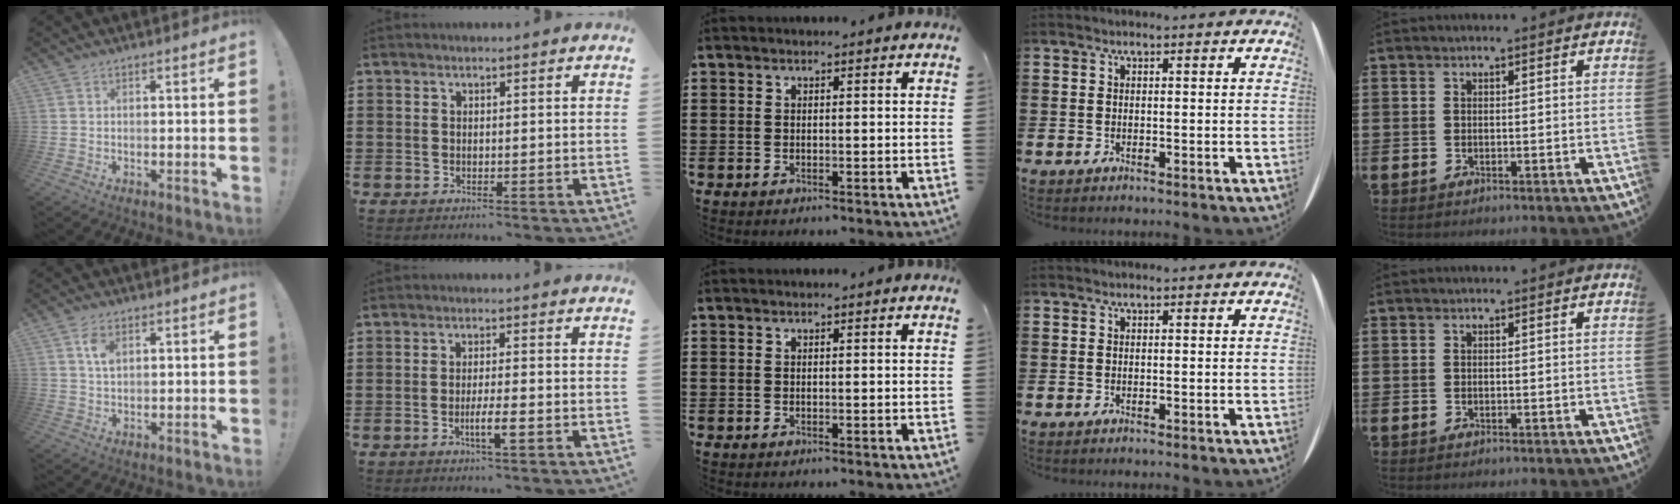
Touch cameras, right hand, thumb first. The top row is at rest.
{"thumb": {"total": 4.6, "force": [1.9, 2.4, 3.4], "torque": [-0.047, -0.005, 0.029]}, "index": {"total": 3.7, "force": [-1.6, 0.3, 3.3], "torque": [-0.056, -0.002, -0.028]}}